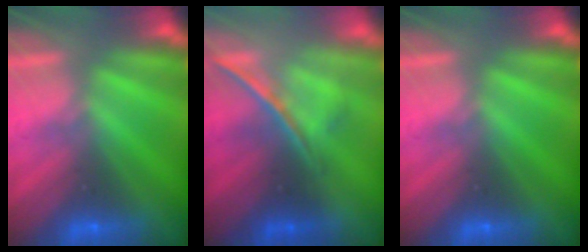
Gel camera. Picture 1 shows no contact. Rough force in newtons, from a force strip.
{"total": 1.7}
{"total": 0.0}